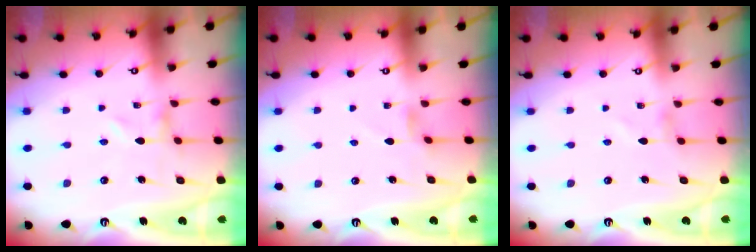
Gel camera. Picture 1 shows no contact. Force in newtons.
{"total": 2.4, "press": 2.3, "slide": 0.4}
{"total": 0.0}